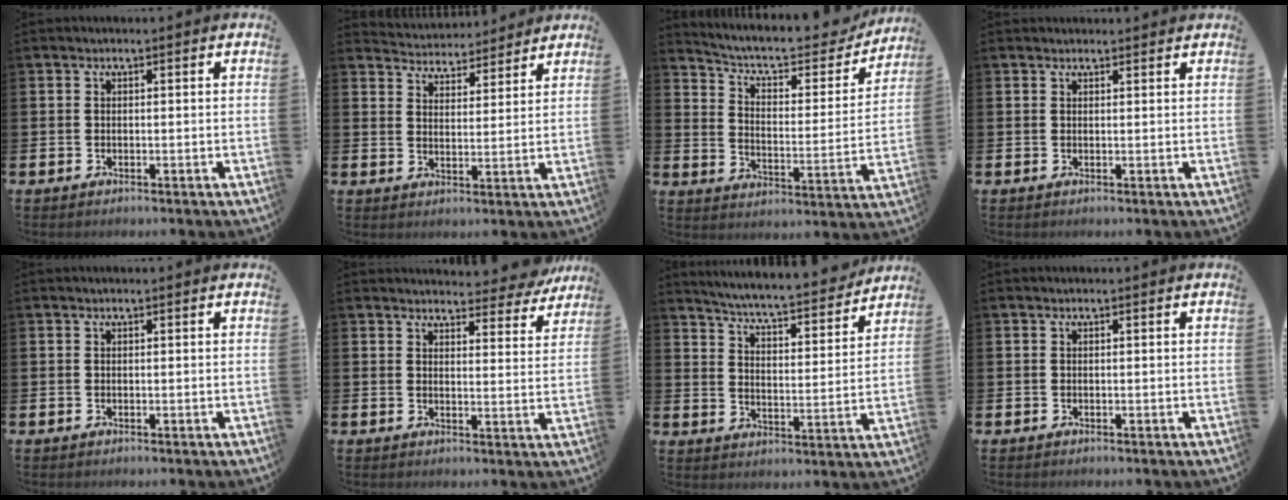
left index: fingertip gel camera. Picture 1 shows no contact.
{"total": 4.4, "force": [4.3, 1.0, -0.3], "torque": [-0.009, -0.033, 0.073]}
{"total": 7.9, "force": [6.8, 2.6, 3.0], "torque": [-0.076, -0.048, 0.111]}
{"total": 0.8, "force": [0.8, 0.2, 0.0], "torque": [0.006, 0.000, 0.013]}
{"total": 0.0}
{"total": 4.3, "force": [4.2, 0.8, 0.4], "torque": [-0.002, -0.032, 0.070]}
{"total": 6.0, "force": [5.8, 0.0, 1.7], "torque": [-0.059, -0.050, 0.094]}
{"total": 0.0}